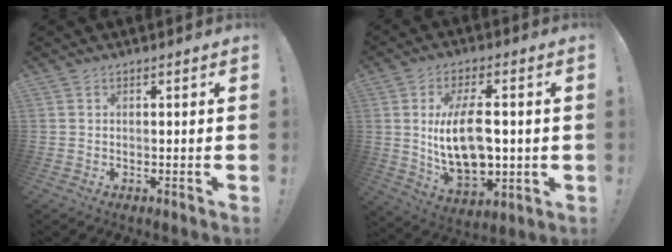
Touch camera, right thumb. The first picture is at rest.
{"total": 16.9, "force": [1.0, 9.1, 14.1], "torque": [-0.258, -0.014, 0.012]}